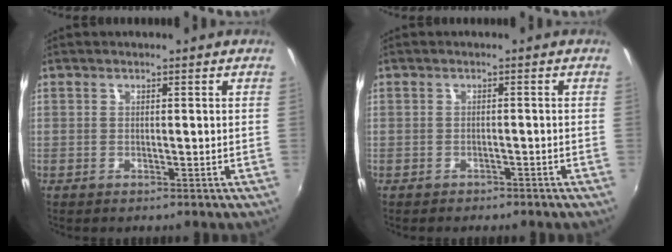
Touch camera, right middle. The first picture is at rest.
{"total": 2.3, "force": [-2.0, 1.0, 0.6], "torque": [-0.016, -0.010, -0.028]}